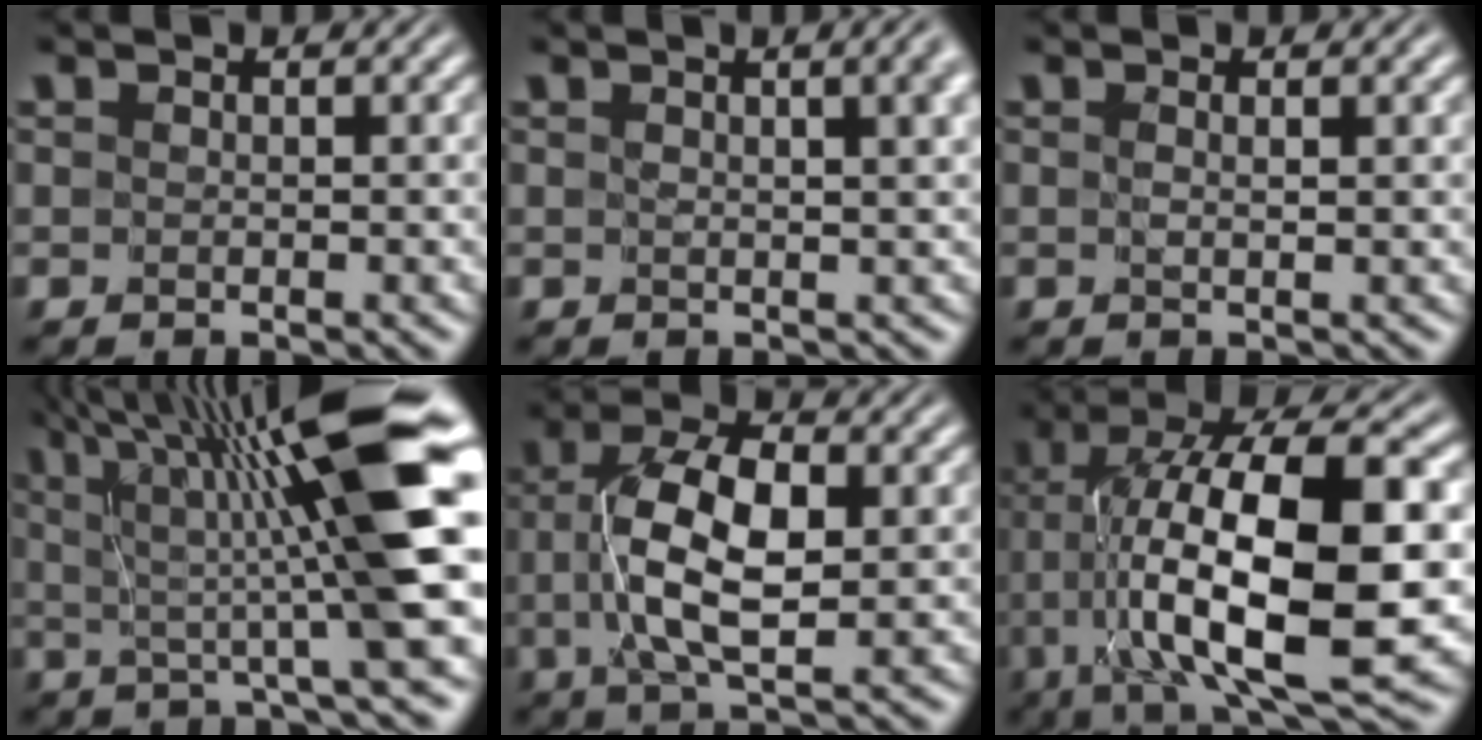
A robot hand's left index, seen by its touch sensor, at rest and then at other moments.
{"total": 4.2, "force": [1.3, 1.5, 3.7], "torque": [-0.017, 0.016, 0.003]}
{"total": 0.6, "force": [0.1, -0.3, 0.5], "torque": [-0.009, -0.002, 0.002]}
{"total": 12.6, "force": [2.8, 1.3, 12.2], "torque": [-0.161, 0.010, 0.042]}
{"total": 7.4, "force": [0.0, 3.0, 6.8], "torque": [-0.129, 0.011, -0.003]}
{"total": 15.2, "force": [-1.5, 5.1, 14.2], "torque": [-0.235, 0.022, -0.024]}